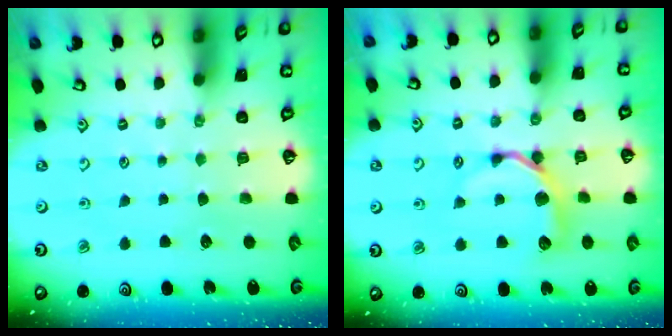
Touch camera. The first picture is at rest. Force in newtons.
{"total": 9.9, "press": 9.8, "slide": 0.9}